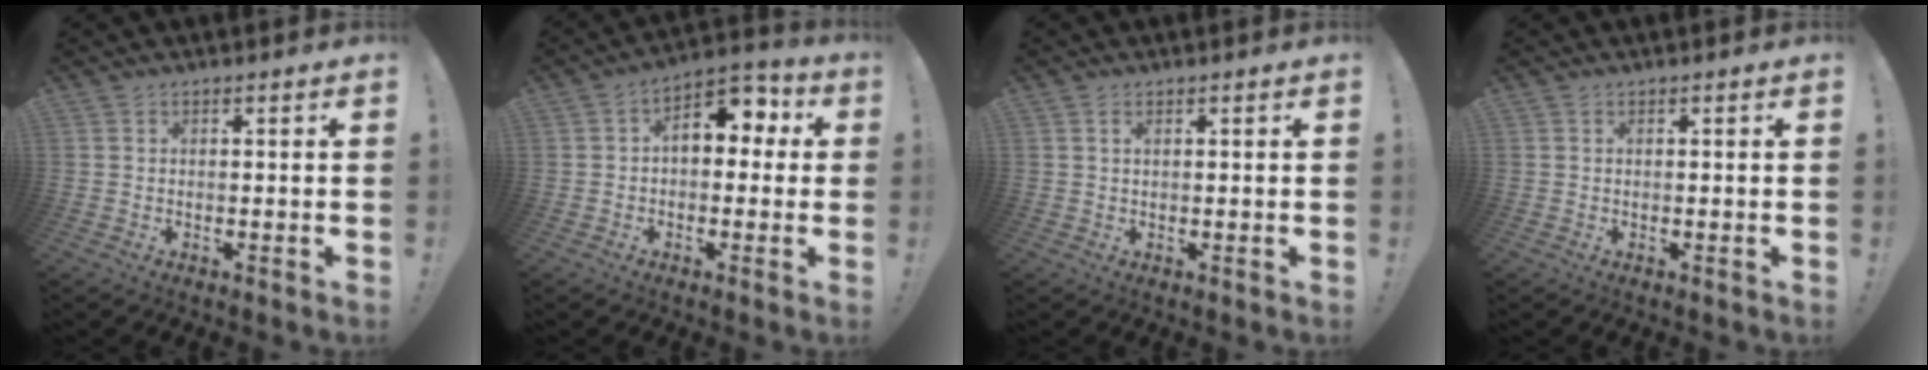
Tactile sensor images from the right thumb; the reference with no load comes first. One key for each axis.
{"total": 9.5, "fx": 2.3, "fy": 6.3, "fz": 6.8, "tx": -0.090, "ty": -0.002, "tz": 0.044}
{"total": 1.0, "fx": 0.5, "fy": 0.5, "fz": 0.8, "tx": -0.009, "ty": -0.001, "tz": 0.007}
{"total": 0.0}